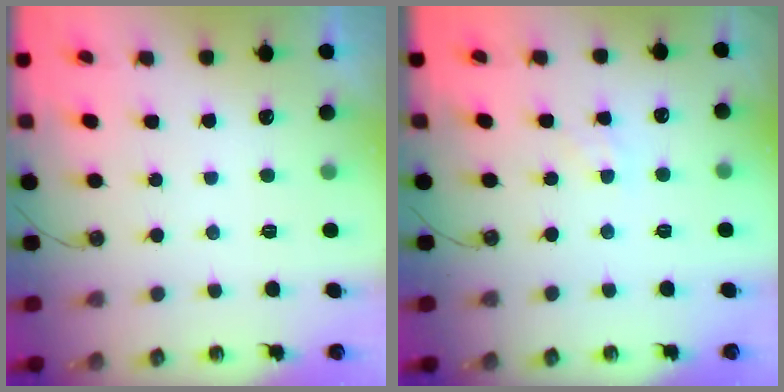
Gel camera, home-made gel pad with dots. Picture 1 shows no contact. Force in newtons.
{"total": 2.7, "press": 2.6, "slide": 0.5}